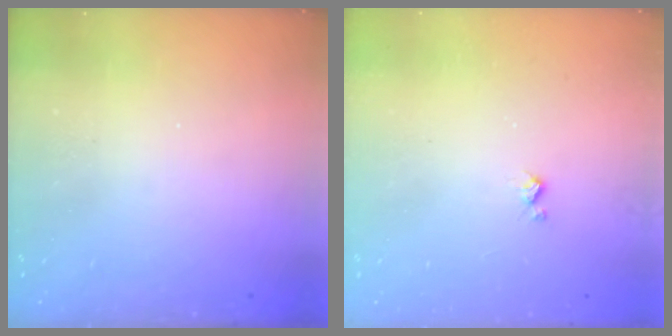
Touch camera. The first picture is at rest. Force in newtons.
{"total": 3.2, "press": 3.2, "slide": 0.5}